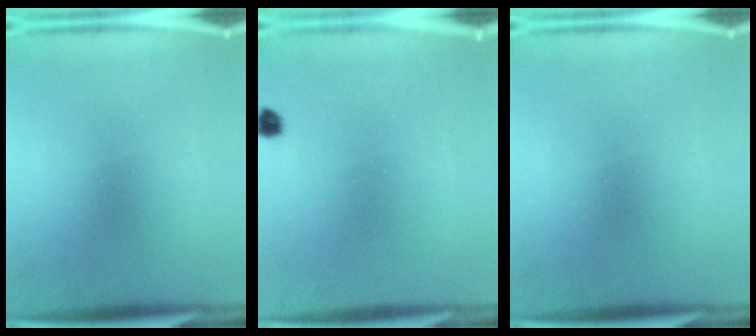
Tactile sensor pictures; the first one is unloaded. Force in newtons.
{"total": 1.4}
{"total": 0.0}